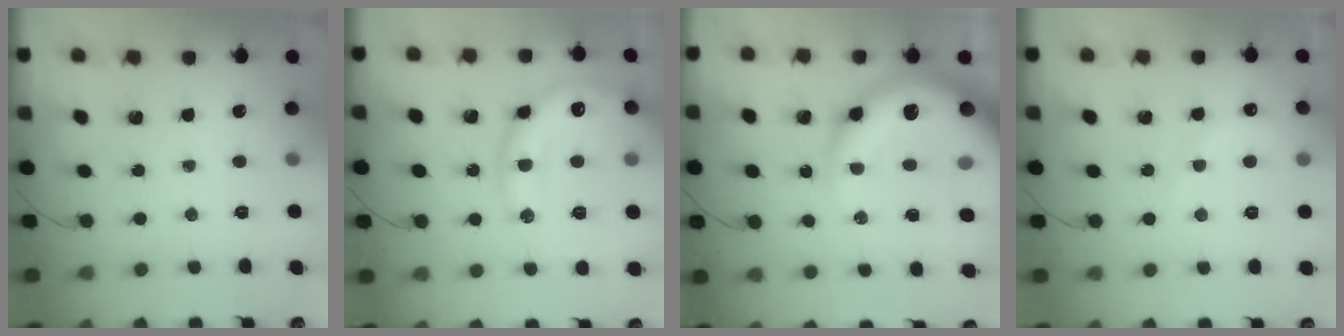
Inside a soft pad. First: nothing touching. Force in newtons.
{"total": 16.0, "press": 16.0, "slide": 1.2}
{"total": 22.7, "press": 22.2, "slide": 5.0}
{"total": 7.6, "press": 7.4, "slide": 1.9}